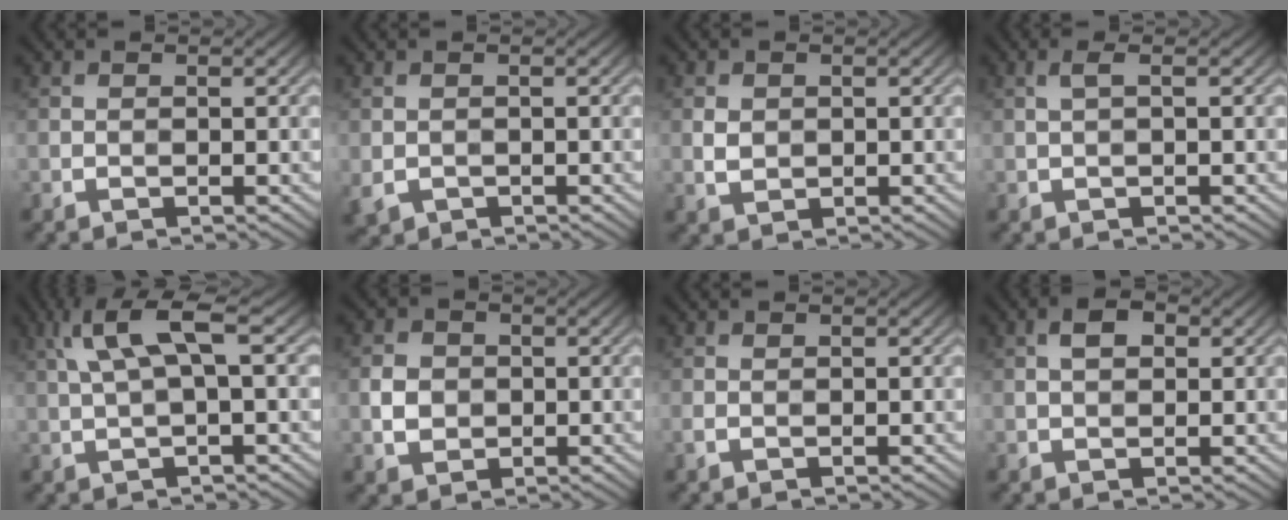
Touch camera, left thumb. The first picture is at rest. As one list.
[{"total": 1.9, "force": [-0.7, 1.5, 0.9], "torque": [-0.028, -0.013, -0.013]}, {"total": 1.9, "force": [0.3, 1.5, 1.0], "torque": [-0.024, -0.005, 0.006]}, {"total": 1.3, "force": [0.4, 0.2, 1.2], "torque": [-0.027, 0.007, 0.006]}, {"total": 6.8, "force": [2.3, 1.5, 6.2], "torque": [-0.134, 0.021, 0.044]}, {"total": 3.2, "force": [0.0, 2.8, 1.4], "torque": [-0.036, -0.004, -0.005]}, {"total": 0.8, "force": [-0.1, 0.7, 0.5], "torque": [-0.016, -0.003, -0.001]}, {"total": 2.6, "force": [0.9, 1.5, 1.9], "torque": [-0.037, 0.003, 0.013]}]